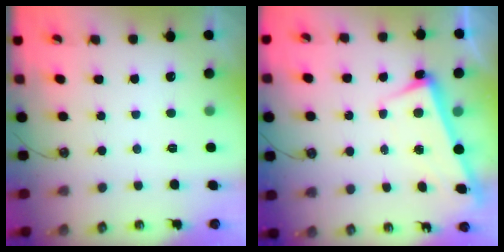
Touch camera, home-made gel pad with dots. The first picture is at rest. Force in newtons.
{"total": 2.6, "press": 2.4, "slide": 0.9}